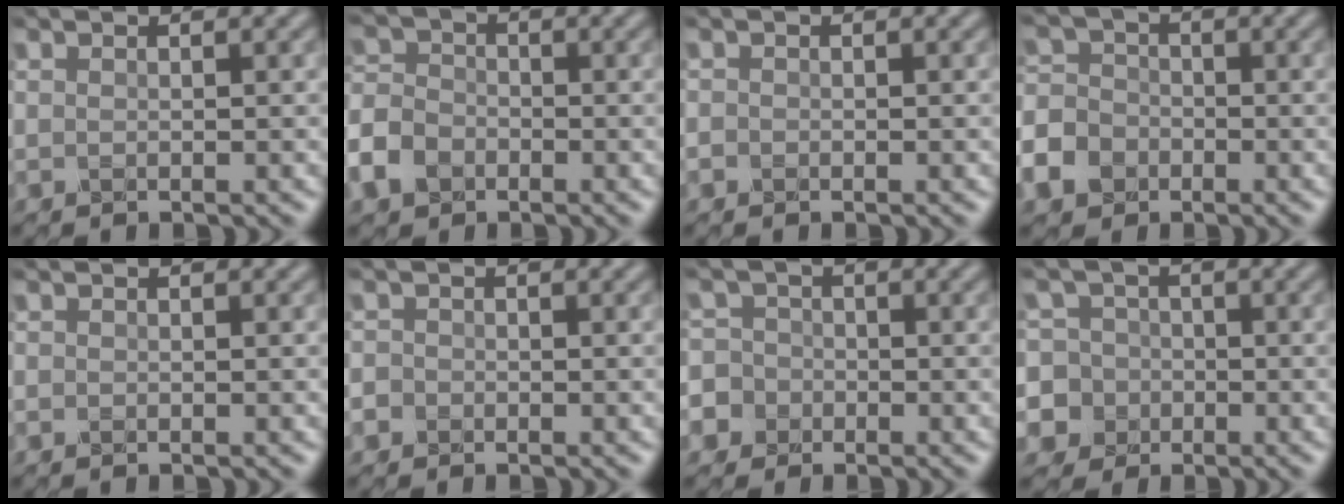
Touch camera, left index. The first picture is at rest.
{"total": 5.0, "force": [-2.6, 3.6, 2.2], "torque": [-0.061, -0.009, -0.061]}
{"total": 0.5, "force": [-0.3, 0.4, 0.1], "torque": [0.001, -0.003, -0.006]}
{"total": 6.2, "force": [-3.4, 4.8, 2.2], "torque": [-0.045, -0.016, -0.071]}
{"total": 0.0}
{"total": 1.3, "force": [-0.6, 1.2, 0.3], "torque": [0.002, 0.001, -0.011]}
{"total": 7.0, "force": [-3.0, 6.1, 1.3], "torque": [-0.039, -0.009, -0.084]}
{"total": 10.4, "force": [-3.2, 9.6, 2.4], "torque": [-0.073, 0.007, -0.091]}